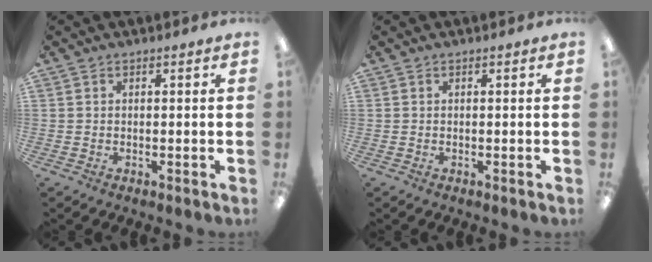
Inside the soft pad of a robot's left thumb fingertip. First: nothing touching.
{"total": 0.0}